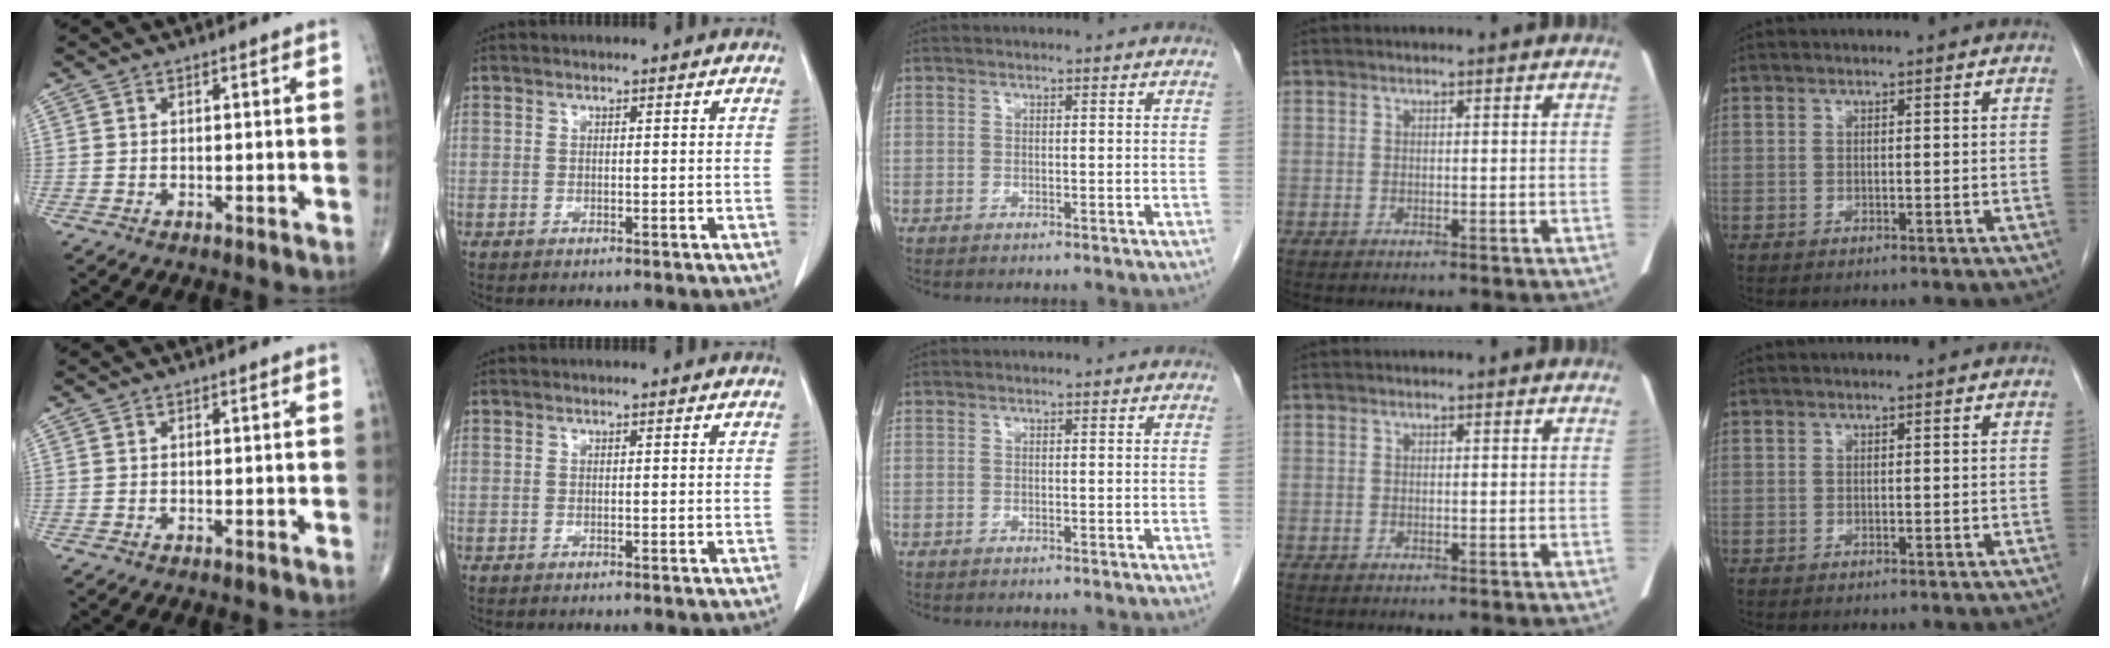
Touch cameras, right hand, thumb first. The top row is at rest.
{}